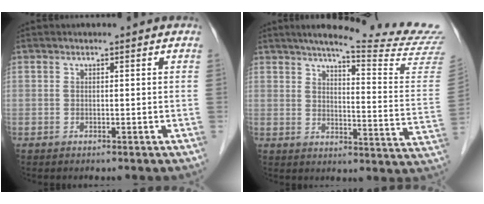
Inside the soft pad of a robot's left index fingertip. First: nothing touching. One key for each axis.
{"total": 21.0, "fx": 19.3, "fy": -1.6, "fz": 8.2, "tx": -0.120, "ty": -0.104, "tz": 0.229}